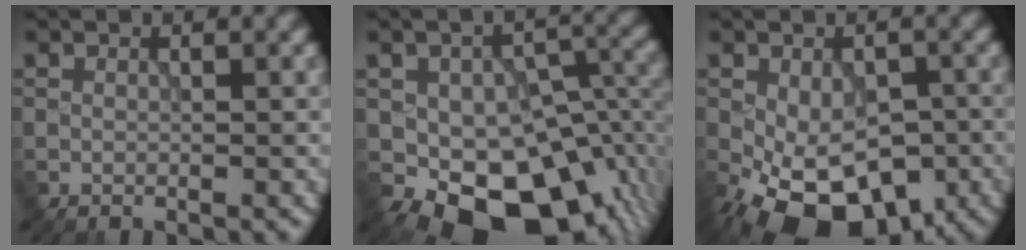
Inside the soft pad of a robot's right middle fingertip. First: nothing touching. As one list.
[{"total": 13.2, "force": [-5.4, 7.9, 9.1], "torque": [-0.132, -0.012, -0.075]}, {"total": 11.5, "force": [-5.6, 6.2, 7.9], "torque": [-0.138, -0.033, -0.079]}]